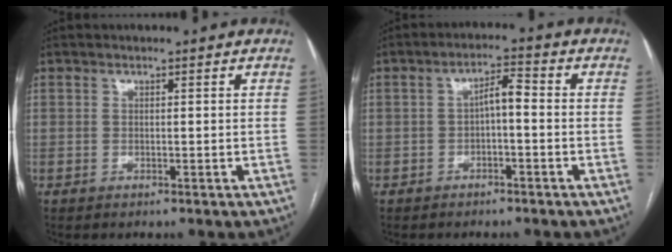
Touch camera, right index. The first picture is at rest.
{"total": 3.7, "force": [-0.6, 1.1, 3.5], "torque": [-0.058, 0.018, -0.008]}